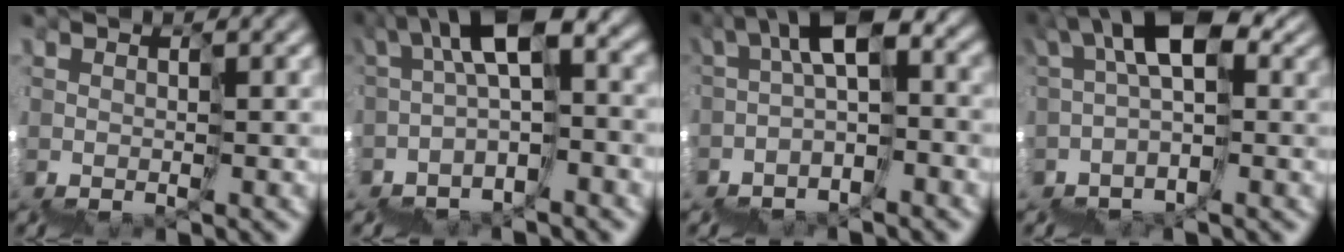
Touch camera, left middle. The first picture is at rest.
{"total": 4.8, "force": [-0.1, 1.6, 4.6], "torque": [-0.096, 0.030, -0.015]}
{"total": 3.3, "force": [-0.5, 1.1, 3.1], "torque": [-0.069, 0.026, -0.022]}
{"total": 4.5, "force": [1.4, 2.1, 3.8], "torque": [-0.064, 0.029, 0.011]}